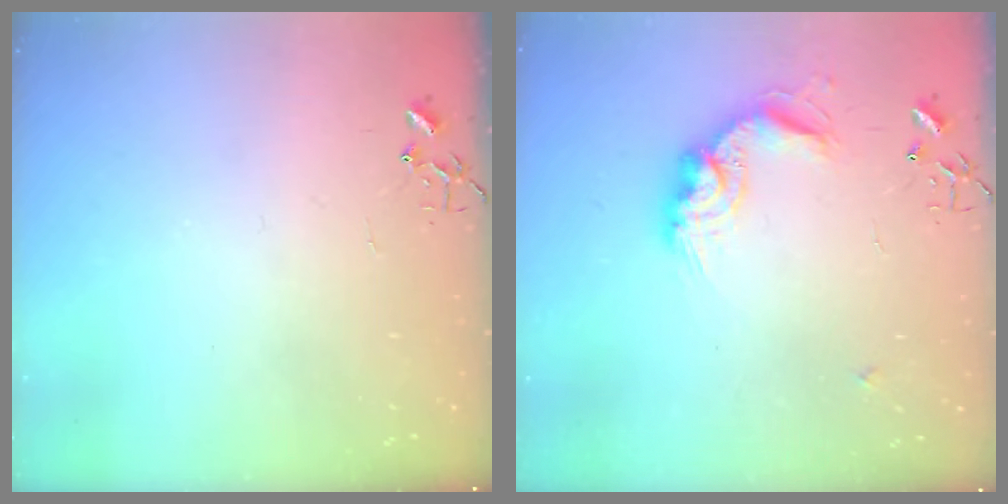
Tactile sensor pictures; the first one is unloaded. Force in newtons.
{"total": 15.0, "press": 15.0, "slide": 0.6}